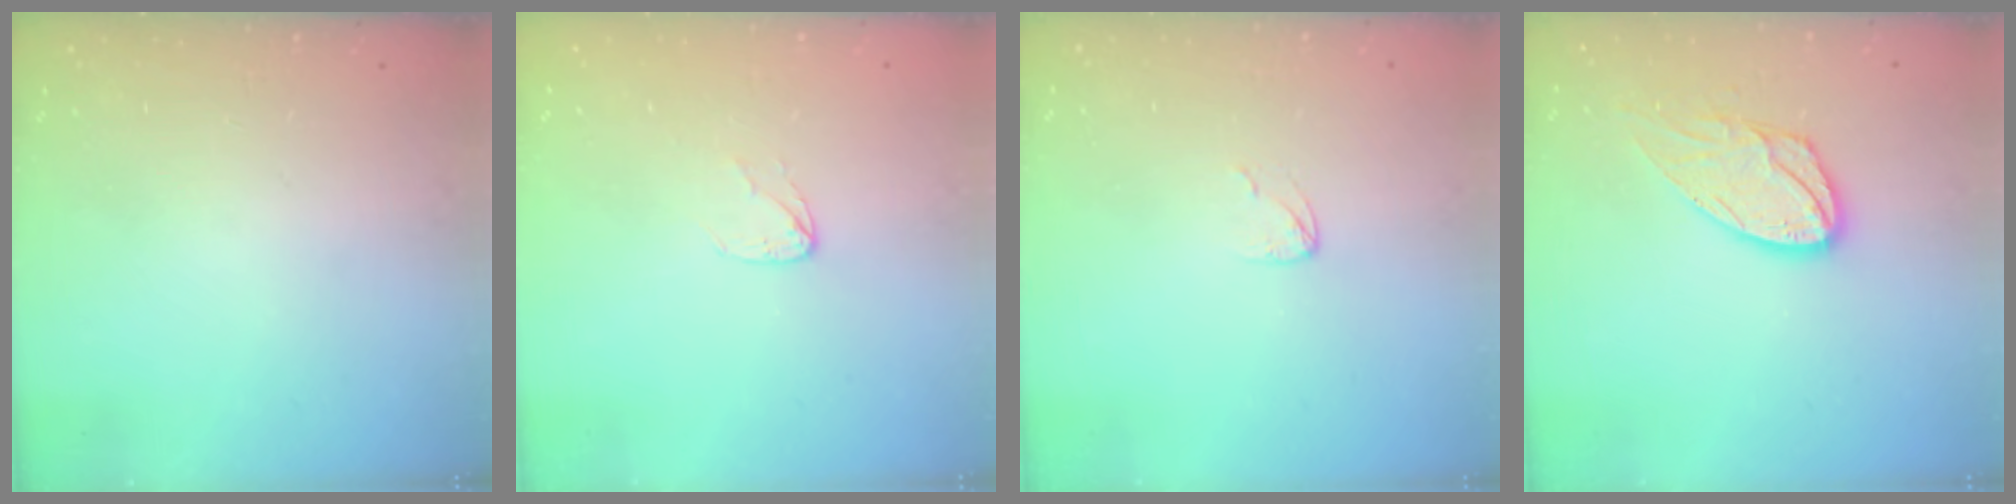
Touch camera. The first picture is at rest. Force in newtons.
{"total": 3.6, "press": 3.6, "slide": 0.3}
{"total": 3.0, "press": 2.9, "slide": 0.2}
{"total": 11.6, "press": 11.6, "slide": 0.9}